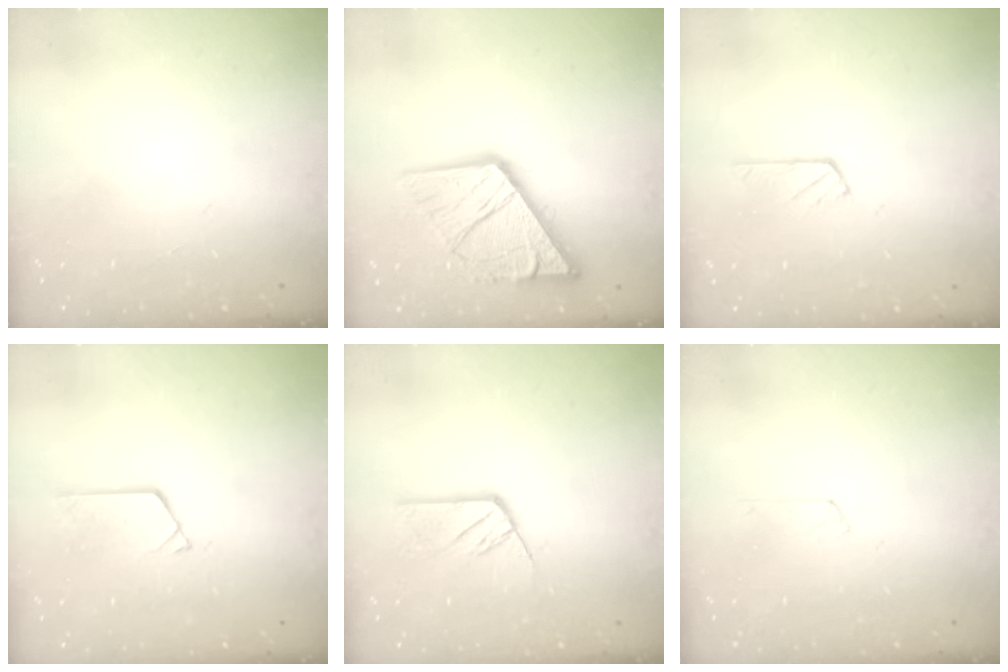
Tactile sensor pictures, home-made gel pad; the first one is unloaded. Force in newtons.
{"total": 16.2, "press": 16.1, "slide": 1.8}
{"total": 3.6, "press": 3.5, "slide": 0.4}
{"total": 3.0, "press": 3.0, "slide": 0.2}
{"total": 7.9, "press": 7.9, "slide": 0.7}
{"total": 2.9, "press": 2.9, "slide": 0.3}